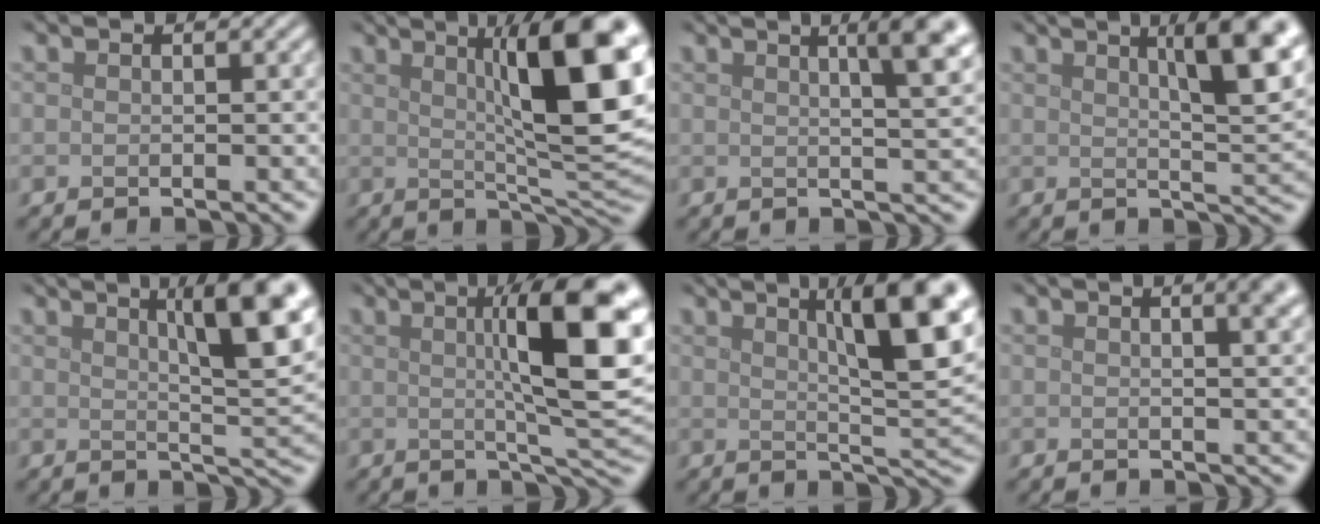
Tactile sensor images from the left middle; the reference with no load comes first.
{"total": 12.9, "force": [3.3, 3.2, 12.1], "torque": [-0.136, 0.007, 0.052]}
{"total": 6.8, "force": [2.9, 2.1, 5.8], "torque": [-0.040, 0.032, 0.016]}
{"total": 8.7, "force": [3.6, 2.2, 7.6], "torque": [-0.073, 0.016, 0.046]}
{"total": 9.7, "force": [3.9, 2.5, 8.6], "torque": [-0.088, 0.017, 0.052]}
{"total": 12.0, "force": [2.1, 2.9, 11.5], "torque": [-0.141, 0.005, 0.031]}
{"total": 10.7, "force": [4.1, 2.8, 9.5], "torque": [-0.107, 0.014, 0.056]}
{"total": 5.1, "force": [2.3, 2.3, 3.9], "torque": [-0.012, 0.032, 0.000]}